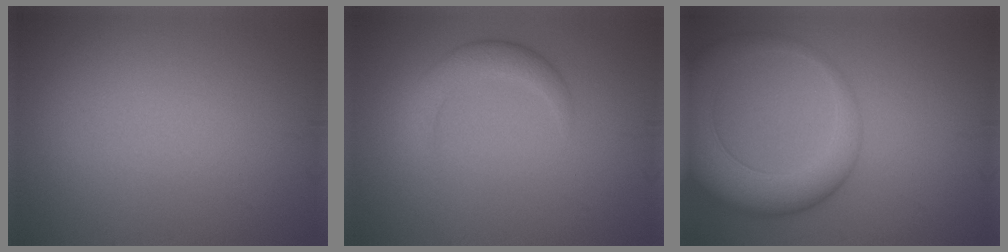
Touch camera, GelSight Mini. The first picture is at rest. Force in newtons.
{"total": 2.6, "press": 2.6, "slide": 0.1}
{"total": 7.1, "press": 7.1, "slide": 0.3}